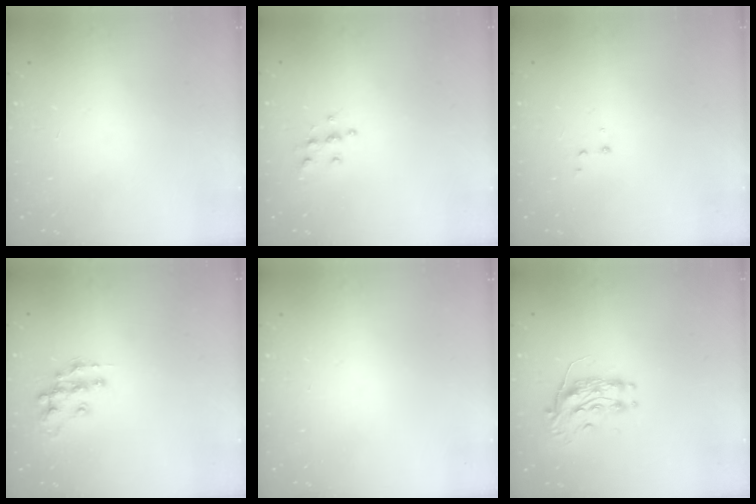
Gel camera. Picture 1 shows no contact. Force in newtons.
{"total": 5.3, "press": 5.2, "slide": 0.2}
{"total": 3.4, "press": 3.3, "slide": 0.6}
{"total": 11.5, "press": 11.5, "slide": 0.7}
{"total": 0.0}
{"total": 8.8, "press": 8.8, "slide": 0.0}